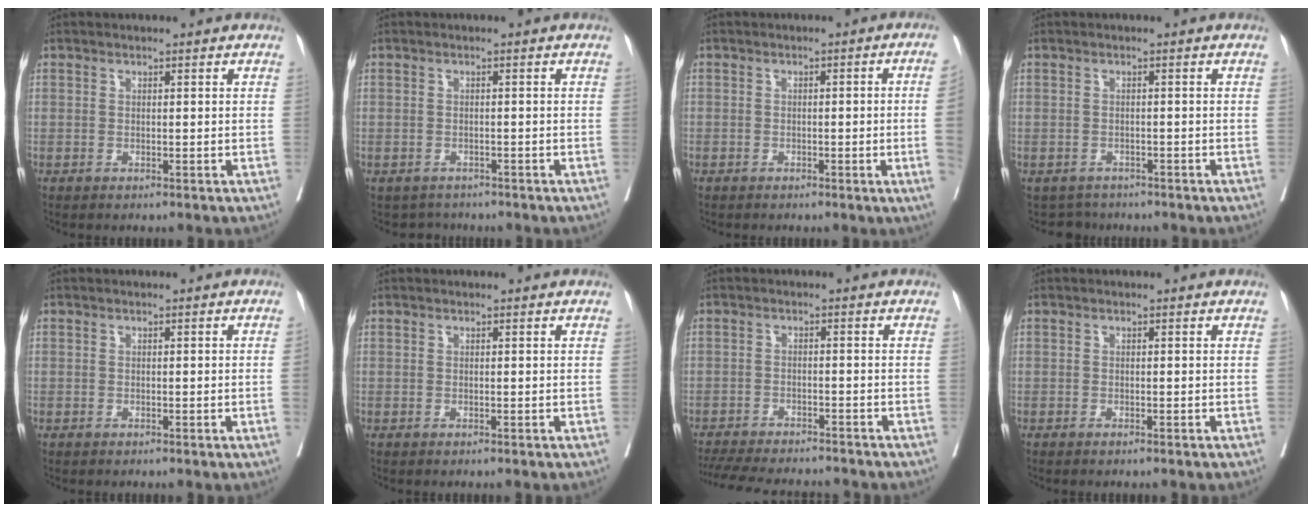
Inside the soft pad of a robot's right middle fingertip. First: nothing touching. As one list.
[{"total": 2.5, "force": [-2.2, 1.3, -0.3], "torque": [0.001, 0.001, -0.033]}, {"total": 5.0, "force": [-1.0, -1.0, 4.8], "torque": [-0.058, -0.001, -0.011]}, {"total": 3.3, "force": [-2.9, 1.5, -0.6], "torque": [0.009, 0.001, -0.046]}, {"total": 0.6, "force": [-0.1, -0.1, 0.6], "torque": [-0.011, 0.001, 0.001]}, {"total": 0.0}, {"total": 14.2, "force": [-13.0, 2.3, 5.3], "torque": [-0.105, -0.016, -0.183]}, {"total": 0.8, "force": [-0.6, 0.0, 0.5], "torque": [-0.009, -0.002, -0.009]}]